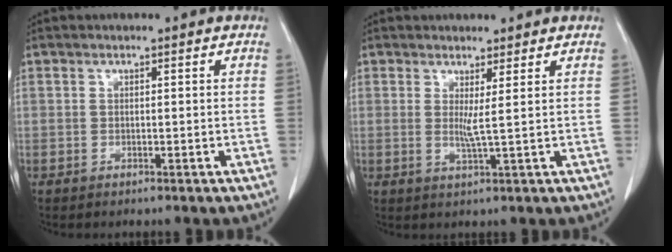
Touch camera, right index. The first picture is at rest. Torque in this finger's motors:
{"motor_torque": [0.12, -0.01, 0.01, 0.01]}